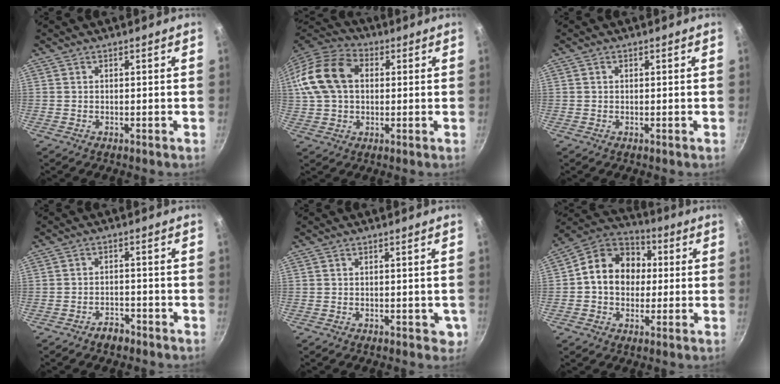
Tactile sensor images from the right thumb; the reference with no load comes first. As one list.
[{"total": 16.5, "force": [2.7, 11.7, 11.2], "torque": [-0.208, 0.029, 0.036]}, {"total": 0.6, "force": [0.2, 0.5, 0.3], "torque": [-0.004, 0.004, 0.002]}, {"total": 3.0, "force": [-2.4, 1.6, 1.0], "torque": [-0.007, 0.028, -0.033]}, {"total": 2.7, "force": [-0.2, 2.0, 1.8], "torque": [-0.011, 0.000, -0.001]}, {"total": 14.2, "force": [1.2, 11.5, 8.2], "torque": [-0.094, 0.028, -0.001]}]